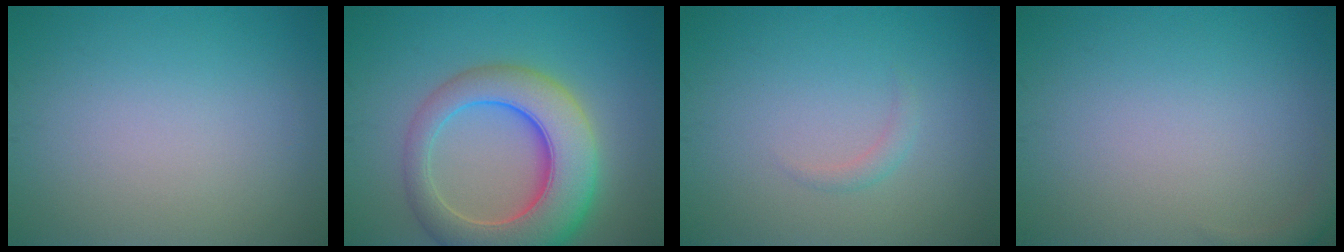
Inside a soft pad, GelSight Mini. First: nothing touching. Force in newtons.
{"total": 9.8, "press": 9.8, "slide": 0.6}
{"total": 0.9, "press": 0.9, "slide": 0.1}
{"total": 1.1, "press": 1.1, "slide": 0.1}